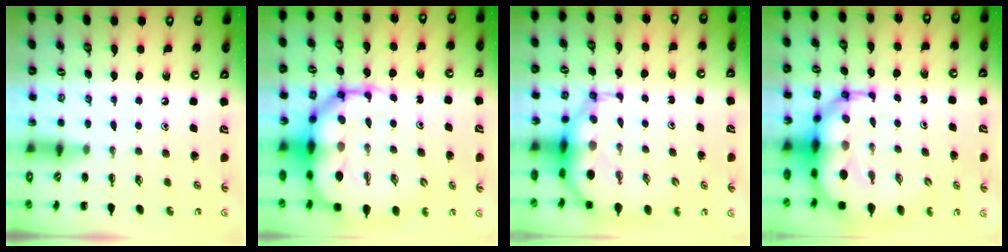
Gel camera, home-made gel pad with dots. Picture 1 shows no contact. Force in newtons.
{"total": 19.4, "press": 18.7, "slide": 5.1}
{"total": 8.9, "press": 8.5, "slide": 2.7}
{"total": 12.5, "press": 12.0, "slide": 3.7}